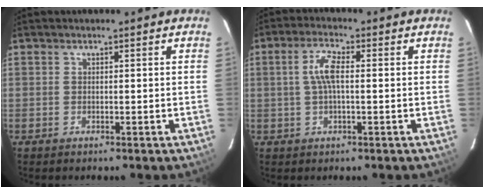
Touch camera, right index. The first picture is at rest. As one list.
[{"total": 5.0, "force": [0.4, 1.5, 4.7], "torque": [-0.094, 0.009, 0.009]}]